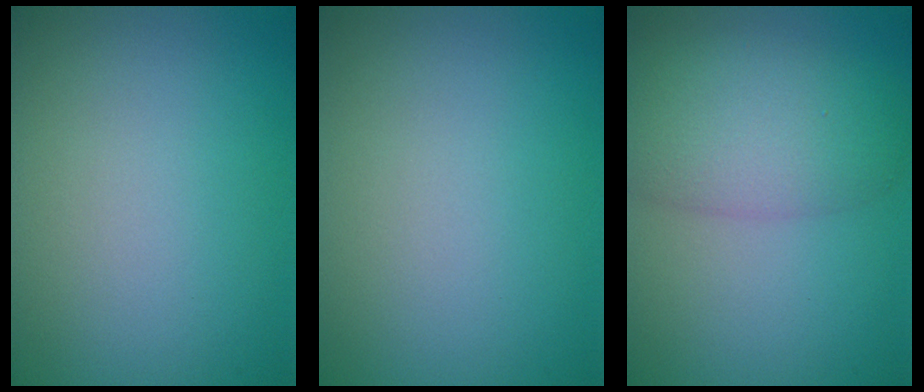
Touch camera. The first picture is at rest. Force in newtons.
{"total": 0.0}
{"total": 5.7, "press": 5.7, "slide": 0.1}